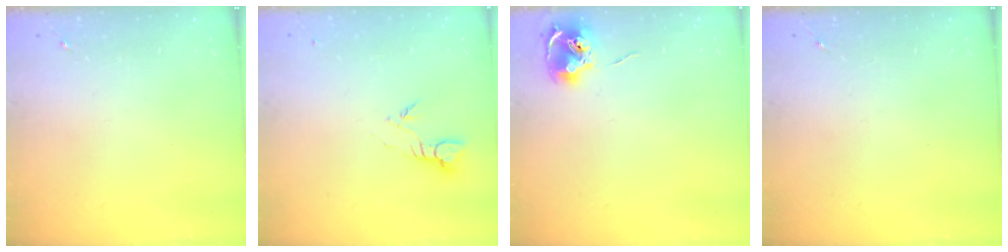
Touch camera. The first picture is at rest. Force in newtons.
{"total": 3.7, "press": 3.7, "slide": 0.3}
{"total": 8.4, "press": 8.4, "slide": 0.4}
{"total": 0.0}